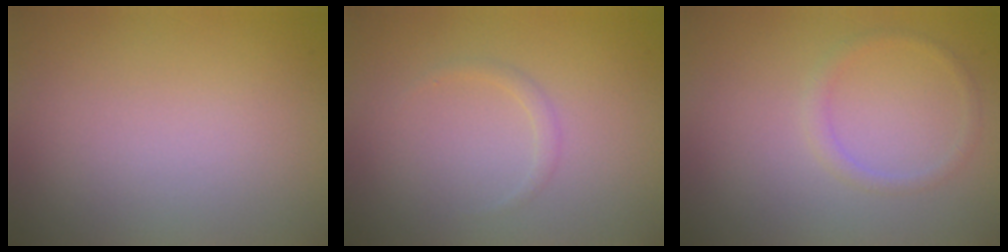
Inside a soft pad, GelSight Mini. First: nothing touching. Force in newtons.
{"total": 0.8, "press": 0.8, "slide": 0.1}
{"total": 1.2, "press": 1.2, "slide": 0.0}